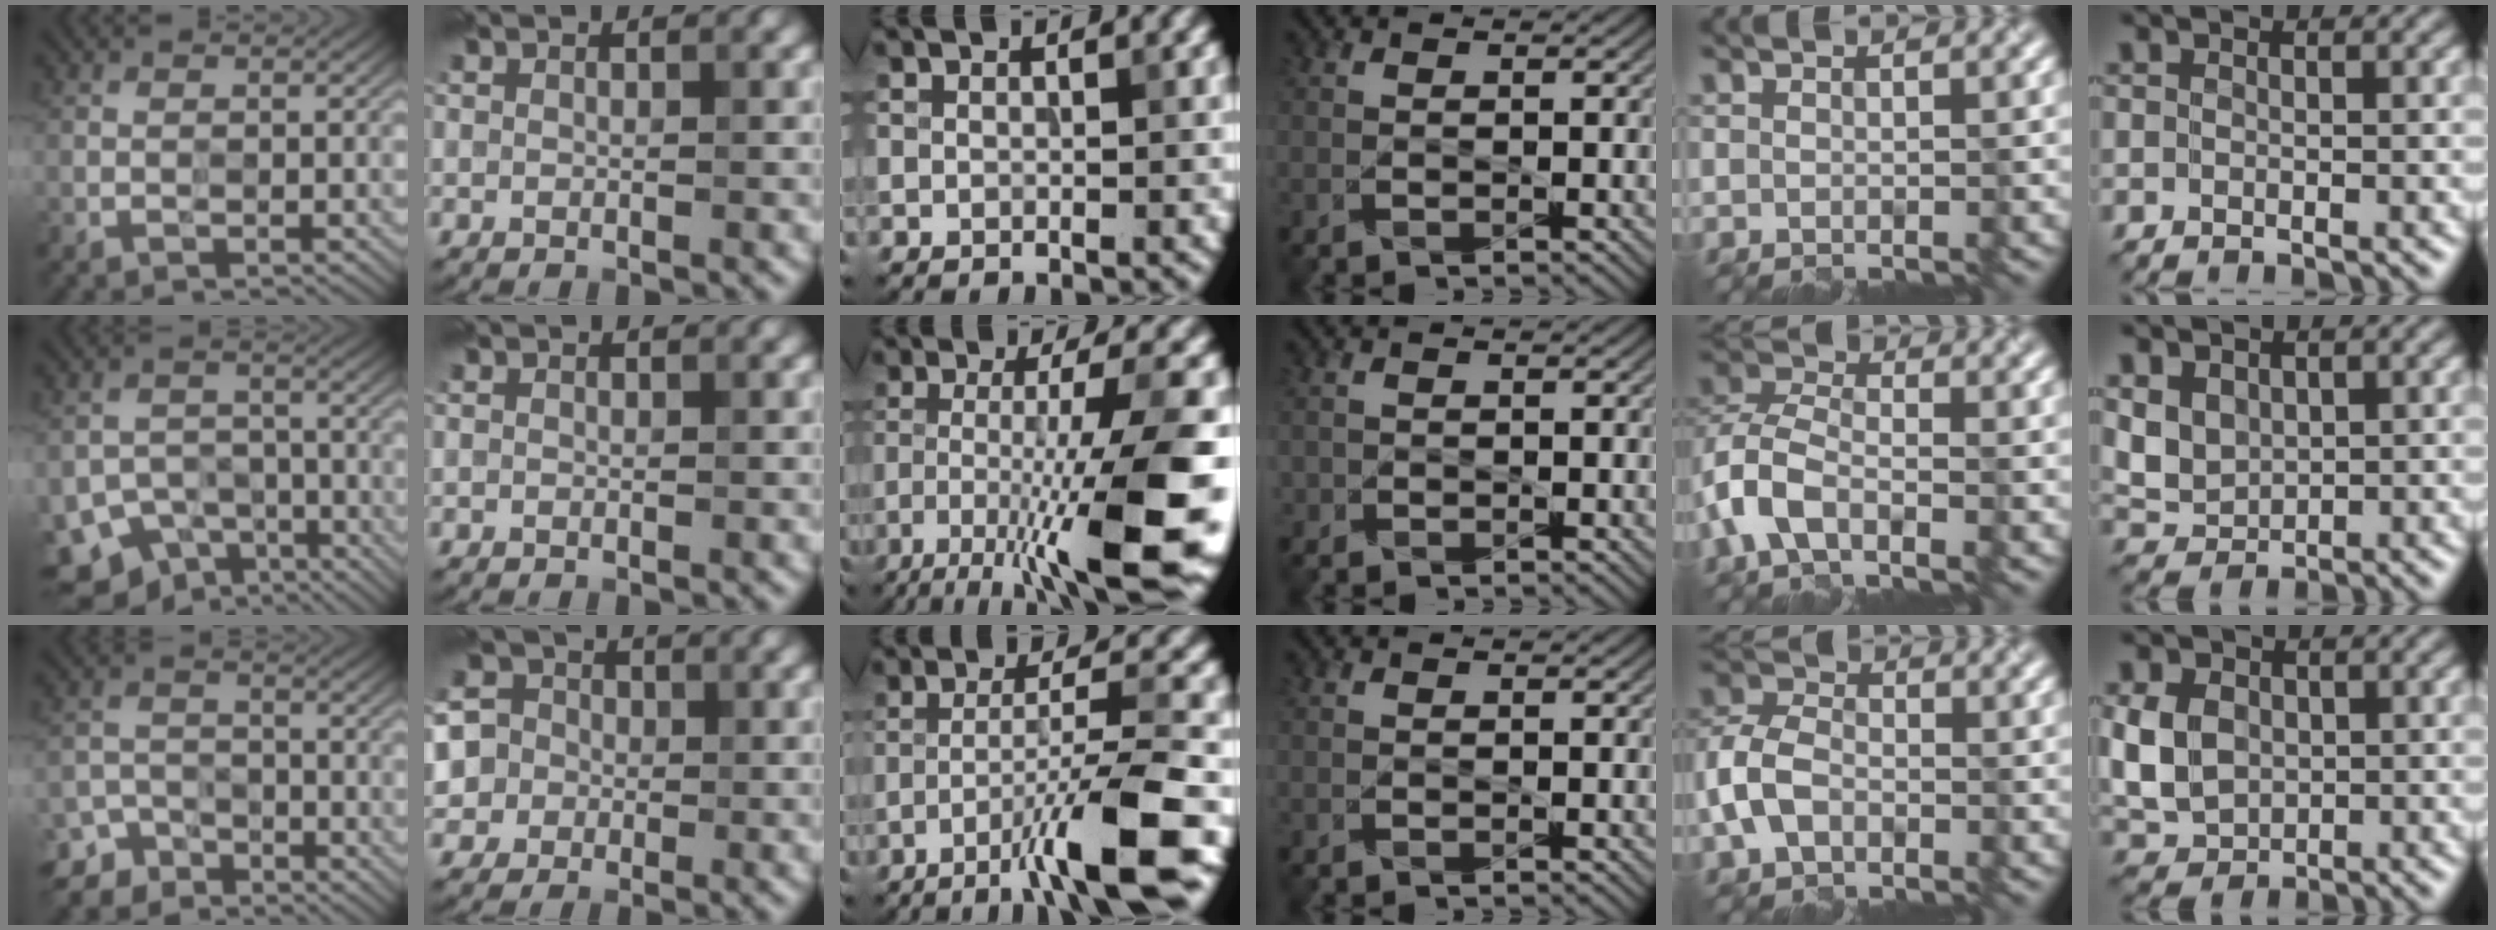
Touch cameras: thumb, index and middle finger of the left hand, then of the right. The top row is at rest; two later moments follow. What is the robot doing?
{"motion": "wipe", "object": "plastic plate"}